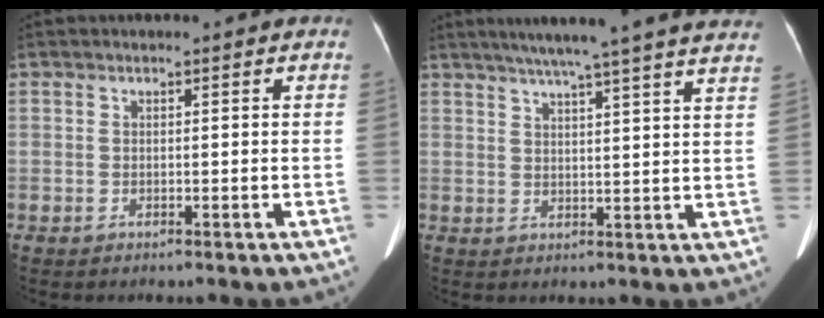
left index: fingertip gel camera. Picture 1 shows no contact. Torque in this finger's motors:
{"motor_torque": [0.90, -1.24, 0.07, 0.10]}